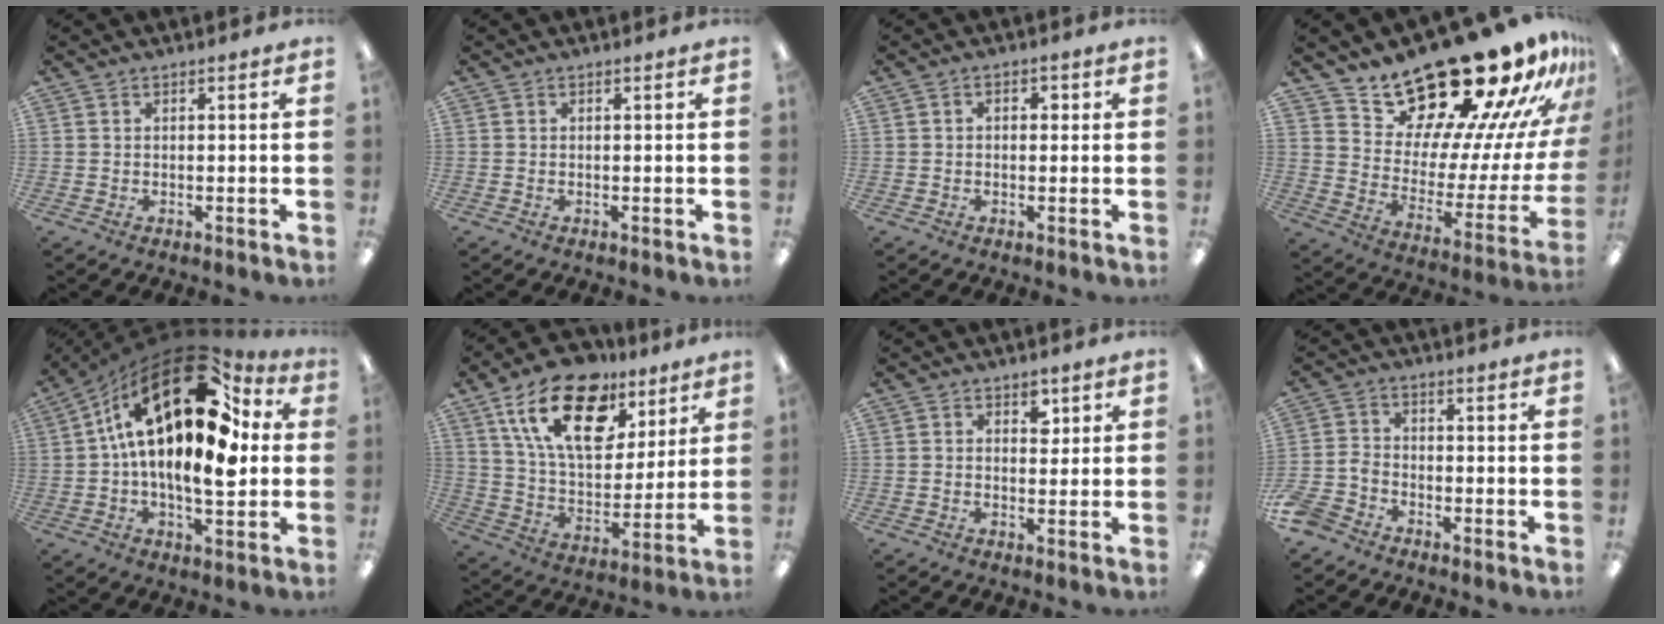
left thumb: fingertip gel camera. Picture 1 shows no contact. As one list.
[{"total": 0.0}, {"total": 2.1, "force": [-0.2, 1.3, 1.6], "torque": [-0.023, 0.007, -0.007]}, {"total": 24.5, "force": [20.8, 8.7, 9.7], "torque": [-0.134, -0.163, 0.364]}, {"total": 26.1, "force": [7.3, 11.6, 22.3], "torque": [-0.385, -0.044, 0.111]}, {"total": 21.2, "force": [11.5, 11.7, 13.3], "torque": [-0.224, -0.040, 0.203]}, {"total": 3.4, "force": [1.3, 2.1, 2.3], "torque": [-0.010, -0.009, 0.013]}, {"total": 5.7, "force": [-4.6, 2.8, 1.9], "torque": [-0.044, 0.018, -0.090]}]